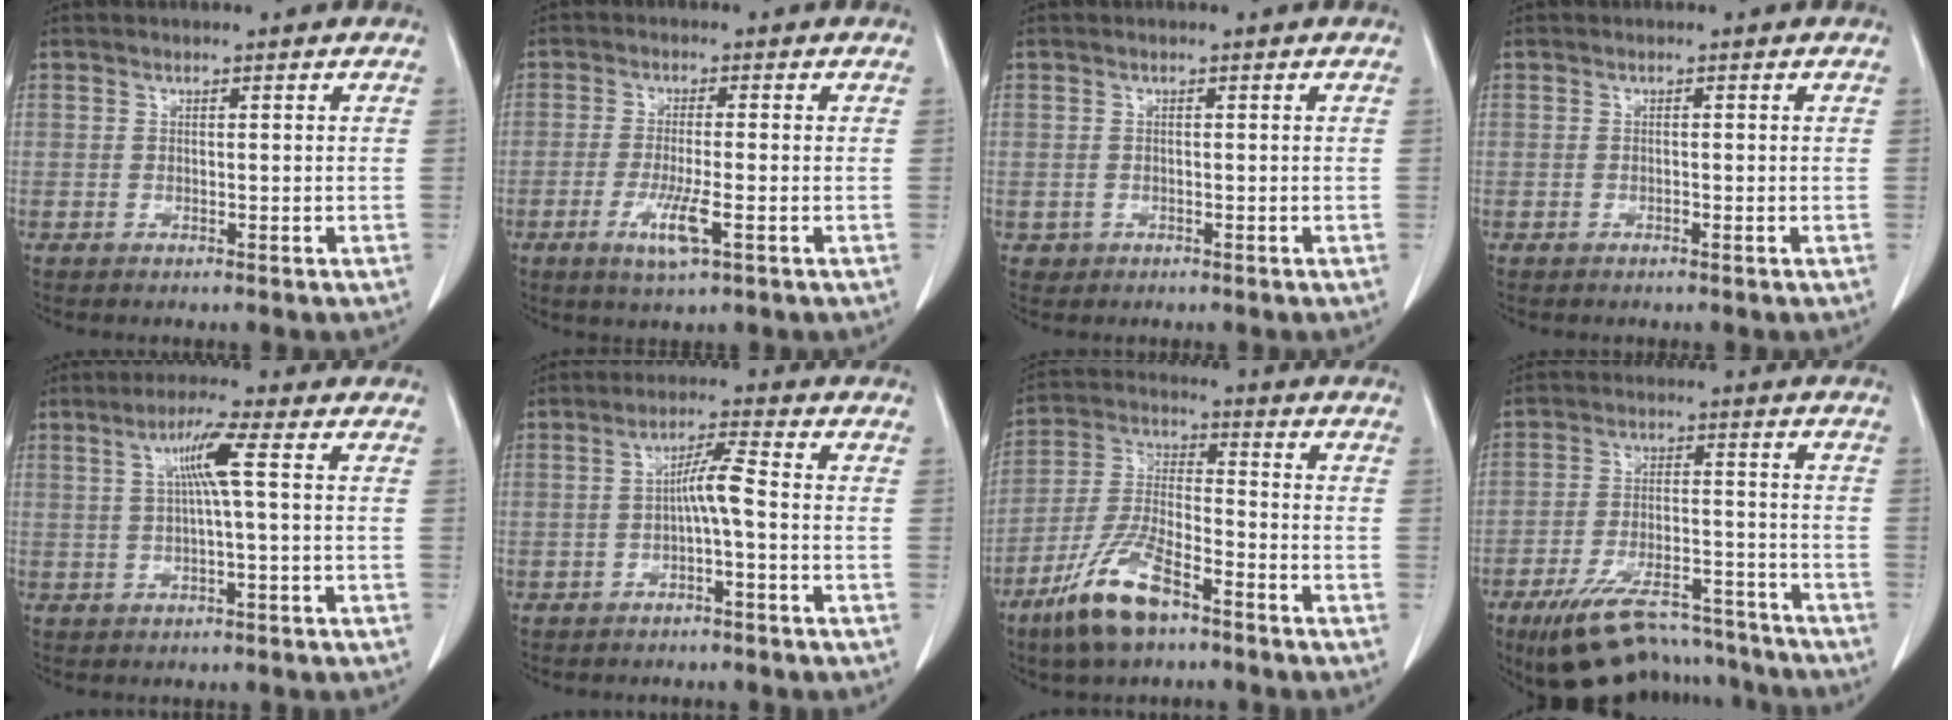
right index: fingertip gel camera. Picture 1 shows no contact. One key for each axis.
{"total": 5.4, "fx": -2.1, "fy": 0.4, "fz": 5.0, "tx": -0.097, "ty": -0.012, "tz": -0.037}
{"total": 1.2, "fx": -0.4, "fy": 1.1, "fz": 0.0, "tx": 0.001, "ty": 0.007, "tz": -0.002}
{"total": 0.0}
{"total": 5.3, "fx": 1.0, "fy": -0.7, "fz": 5.2, "tx": -0.095, "ty": 0.011, "tz": 0.021}
{"total": 4.2, "fx": -0.9, "fy": -0.1, "fz": 4.1, "tx": -0.072, "ty": 0.013, "tz": -0.013}
{"total": 11.5, "fx": -7.5, "fy": 3.1, "fz": 8.2, "tx": -0.177, "ty": -0.013, "tz": -0.144}
{"total": 16.3, "fx": -14.4, "fy": 4.6, "fz": 6.0, "tx": -0.104, "ty": 0.017, "tz": -0.215}